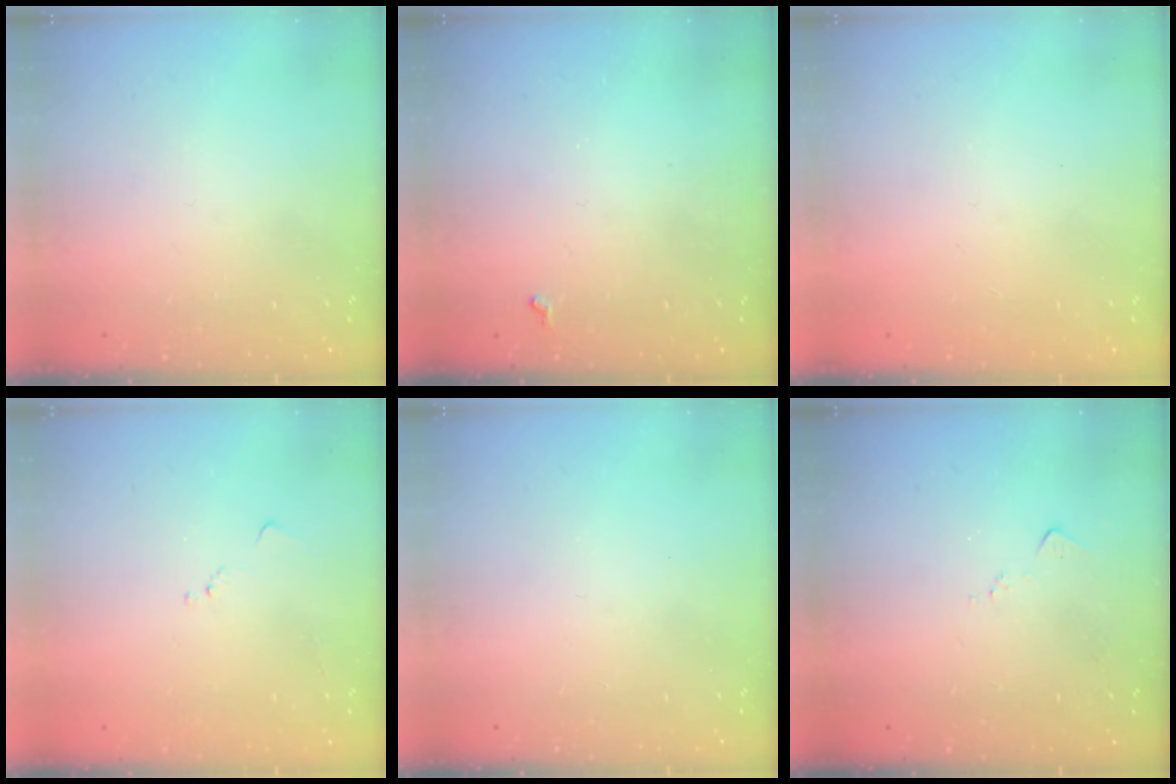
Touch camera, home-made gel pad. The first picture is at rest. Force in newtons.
{"total": 2.8, "press": 2.8, "slide": 0.5}
{"total": 0.9, "press": 0.9, "slide": 0.1}
{"total": 6.1, "press": 6.0, "slide": 0.6}
{"total": 0.0}
{"total": 6.0, "press": 5.9, "slide": 0.7}